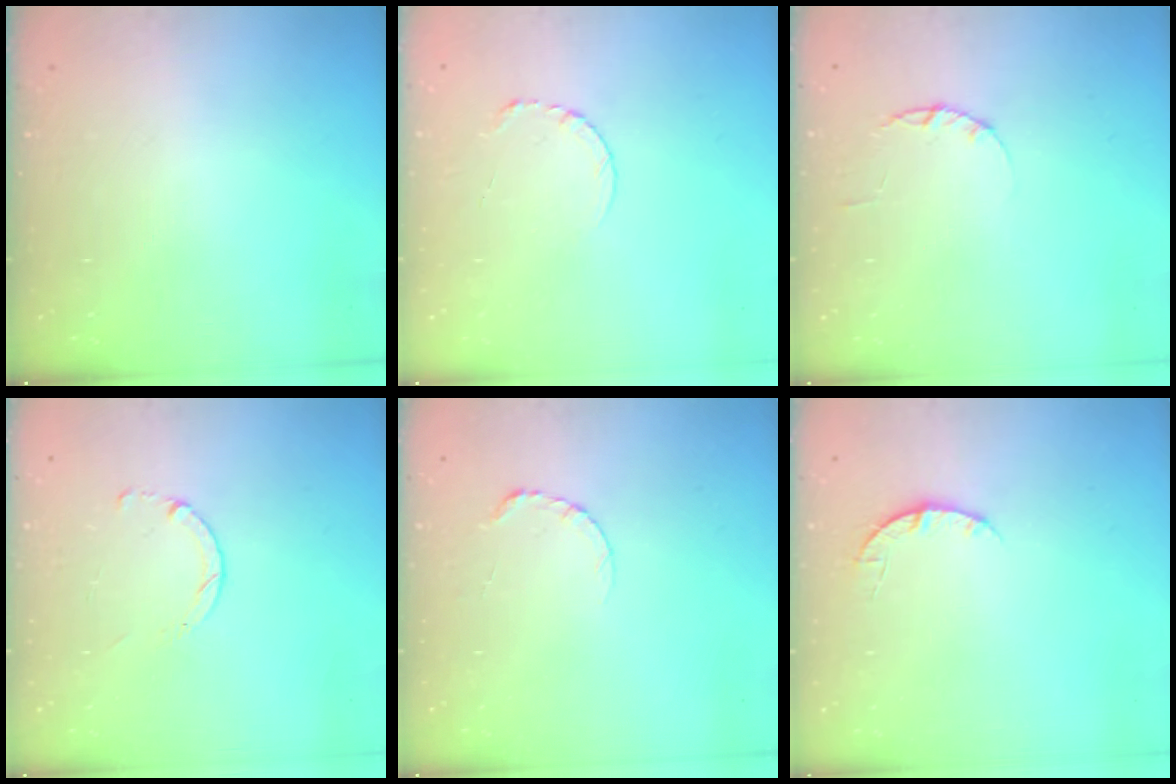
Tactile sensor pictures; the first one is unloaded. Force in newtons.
{"total": 3.8, "press": 3.8, "slide": 0.3}
{"total": 1.7, "press": 1.7, "slide": 0.3}
{"total": 1.8, "press": 1.8, "slide": 0.2}
{"total": 3.4, "press": 3.4, "slide": 0.4}
{"total": 3.2, "press": 3.2, "slide": 0.5}